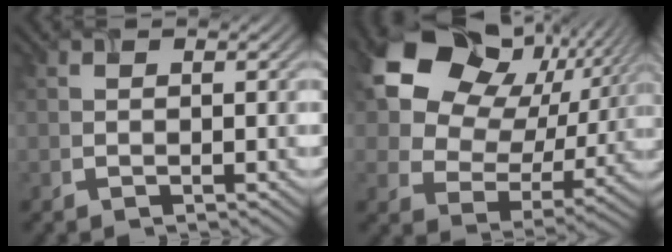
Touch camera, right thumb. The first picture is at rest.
{"total": 15.7, "force": [7.2, 11.3, 8.3], "torque": [-0.173, 0.020, 0.129]}